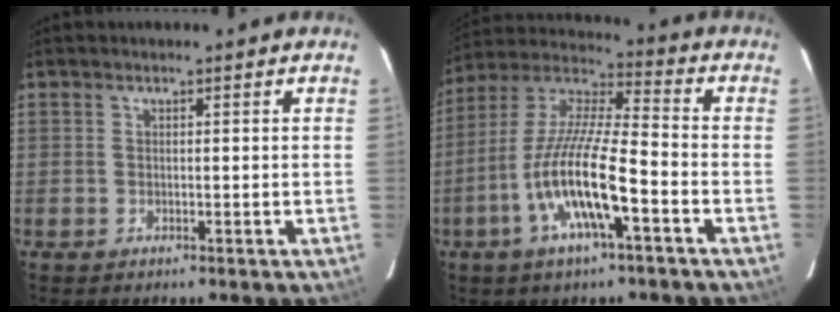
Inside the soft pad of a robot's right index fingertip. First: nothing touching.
{"total": 15.3, "force": [-6.1, 2.8, 13.7], "torque": [-0.275, -0.010, -0.123]}